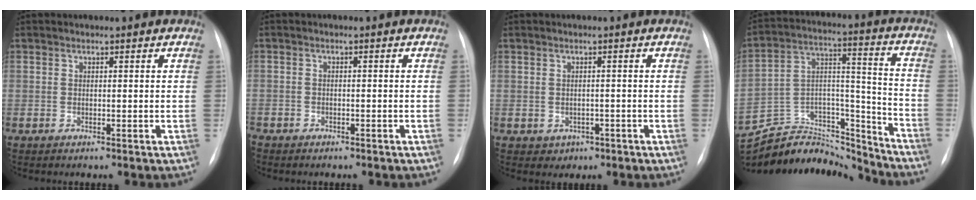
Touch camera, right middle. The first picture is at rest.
{"total": 2.4, "force": [-1.9, 1.2, 0.8], "torque": [-0.013, 0.000, -0.025]}
{"total": 2.1, "force": [-0.9, 1.8, 0.5], "torque": [-0.005, 0.006, -0.003]}
{"total": 22.0, "force": [-21.0, 5.1, 3.8], "torque": [-0.098, 0.040, -0.339]}